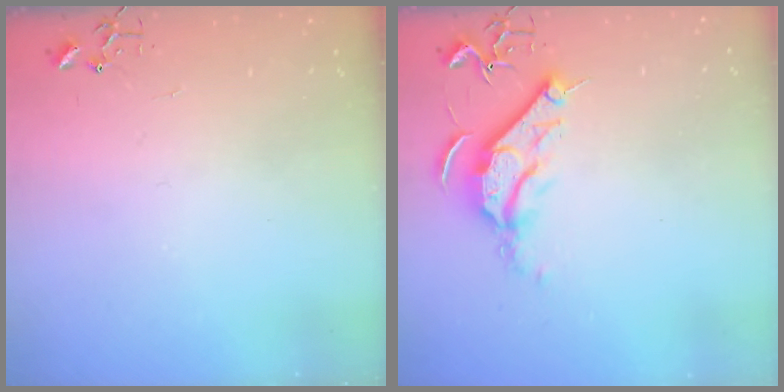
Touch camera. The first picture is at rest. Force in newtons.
{"total": 9.6, "press": 9.6, "slide": 0.1}